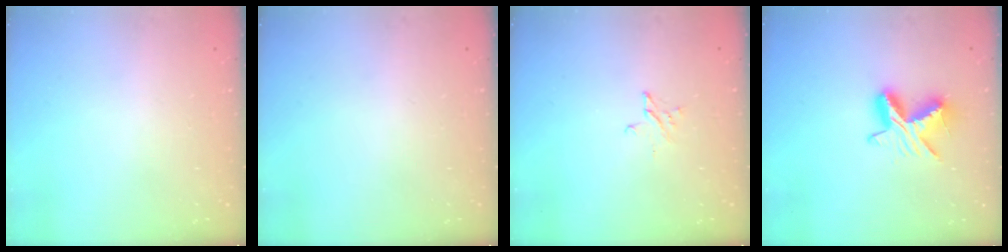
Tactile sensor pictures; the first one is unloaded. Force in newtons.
{"total": 0.0}
{"total": 2.1, "press": 2.1, "slide": 0.2}
{"total": 10.9, "press": 10.9, "slide": 0.1}